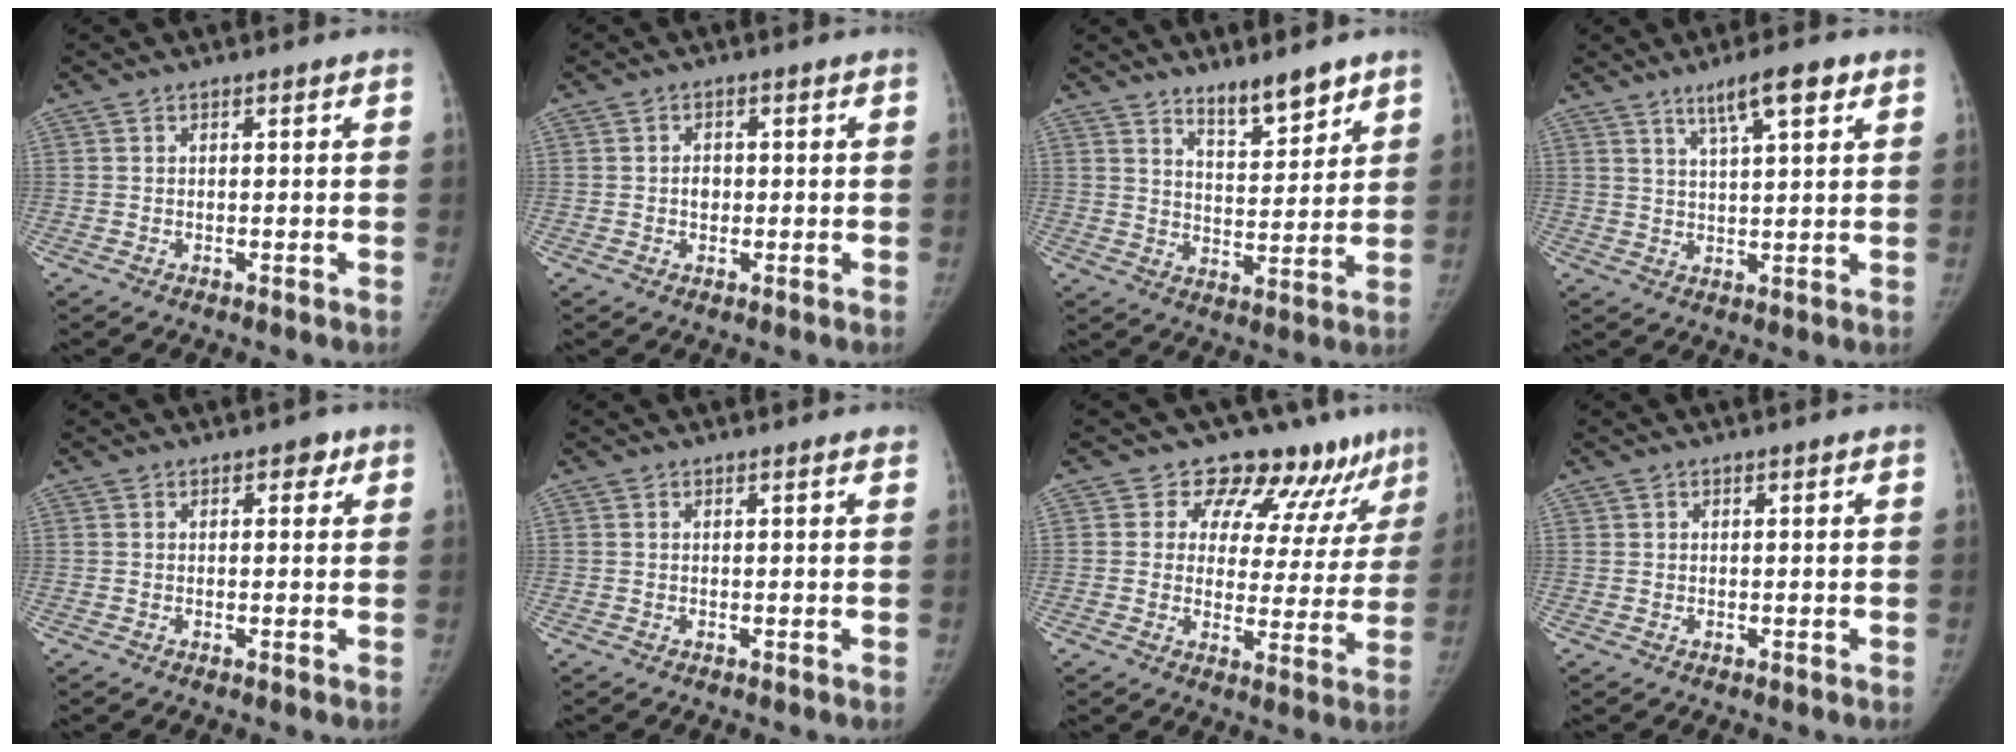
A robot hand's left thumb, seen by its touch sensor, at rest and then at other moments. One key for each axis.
{"total": 2.3, "fx": 0.0, "fy": 1.9, "fz": 1.3, "tx": -0.009, "ty": 0.004, "tz": -0.003}
{"total": 8.5, "fx": 6.7, "fy": 2.7, "fz": 4.6, "tx": -0.048, "ty": -0.055, "tz": 0.112}
{"total": 7.8, "fx": 4.7, "fy": 1.8, "fz": 6.0, "tx": -0.092, "ty": -0.015, "tz": 0.080}
{"total": 2.2, "fx": 1.2, "fy": 1.4, "fz": 1.2, "tx": 0.002, "ty": -0.001, "tz": 0.010}
{"total": 0.9, "fx": 0.8, "fy": 0.3, "fz": 0.3, "tx": 0.000, "ty": -0.001, "tz": 0.010}
{"total": 12.2, "fx": 9.9, "fy": 5.9, "fz": 4.1, "tx": -0.007, "ty": -0.063, "tz": 0.118}
{"total": 0.7, "fx": 0.5, "fy": 0.5, "fz": 0.2, "tx": 0.004, "ty": -0.002, "tz": 0.004}